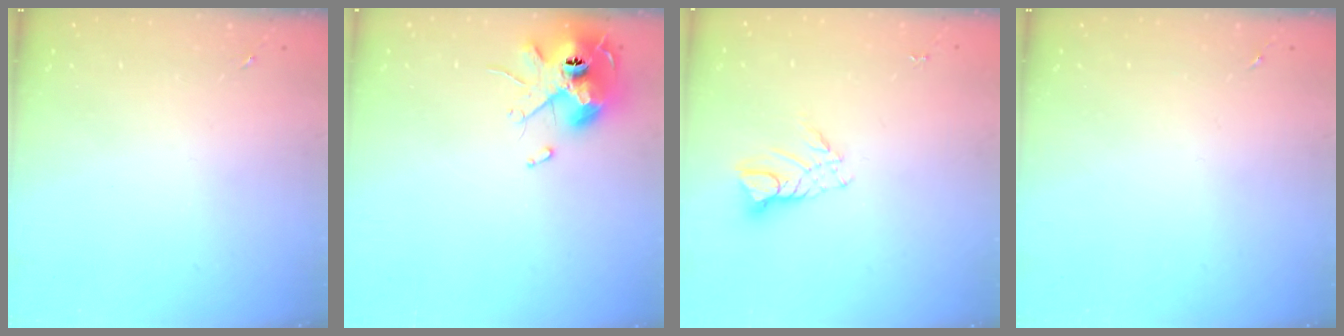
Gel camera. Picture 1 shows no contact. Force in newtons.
{"total": 11.9, "press": 11.7, "slide": 1.7}
{"total": 6.7, "press": 6.7, "slide": 0.5}
{"total": 0.0}